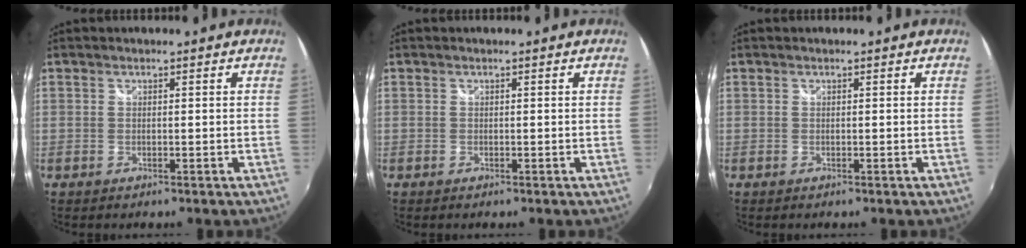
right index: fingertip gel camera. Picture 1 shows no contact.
{"total": 0.0}
{"total": 0.0}